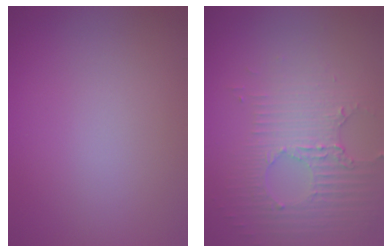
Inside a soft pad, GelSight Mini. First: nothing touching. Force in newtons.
{"total": 3.5, "press": 3.2, "slide": 1.5}